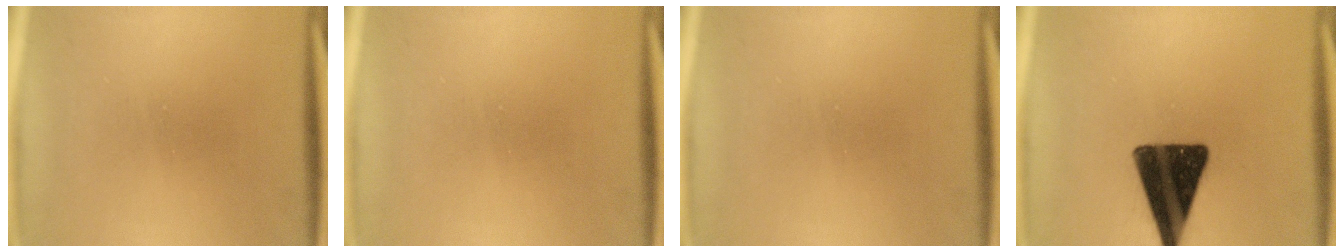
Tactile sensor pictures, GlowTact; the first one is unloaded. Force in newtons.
{"total": 0.0}
{"total": 0.0}
{"total": 14.5}